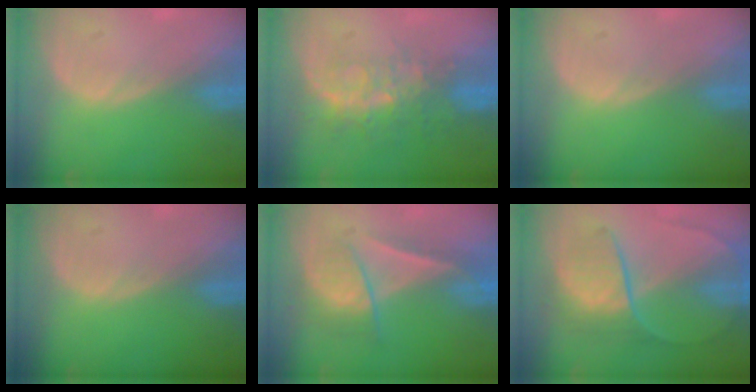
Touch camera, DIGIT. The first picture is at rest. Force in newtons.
{"total": 8.3, "press": 6.9, "slide": 4.7}
{"total": 0.0}
{"total": 0.0}
{"total": 6.7, "press": 6.1, "slide": 2.9}
{"total": 8.1, "press": 7.3, "slide": 3.5}